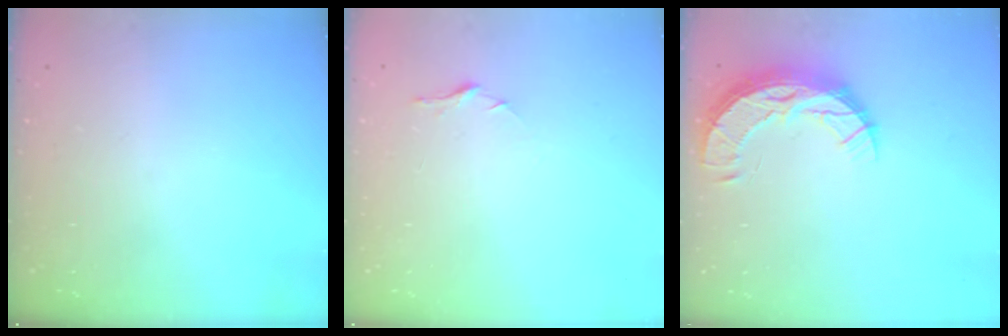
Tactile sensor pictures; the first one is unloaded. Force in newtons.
{"total": 5.7, "press": 5.6, "slide": 0.6}
{"total": 11.8, "press": 11.8, "slide": 1.0}